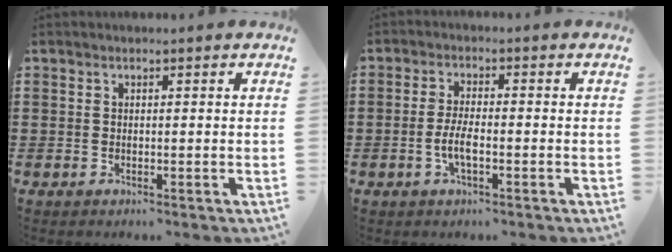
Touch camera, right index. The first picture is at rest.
{"total": 3.8, "force": [-1.2, 1.0, 3.4], "torque": [-0.072, -0.002, -0.026]}